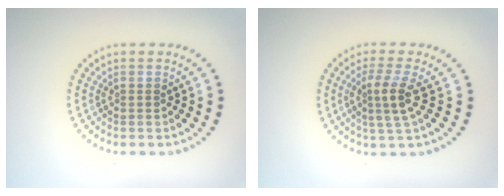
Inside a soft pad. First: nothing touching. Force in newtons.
{"total": 2.8, "press": 2.4, "slide": 1.5}